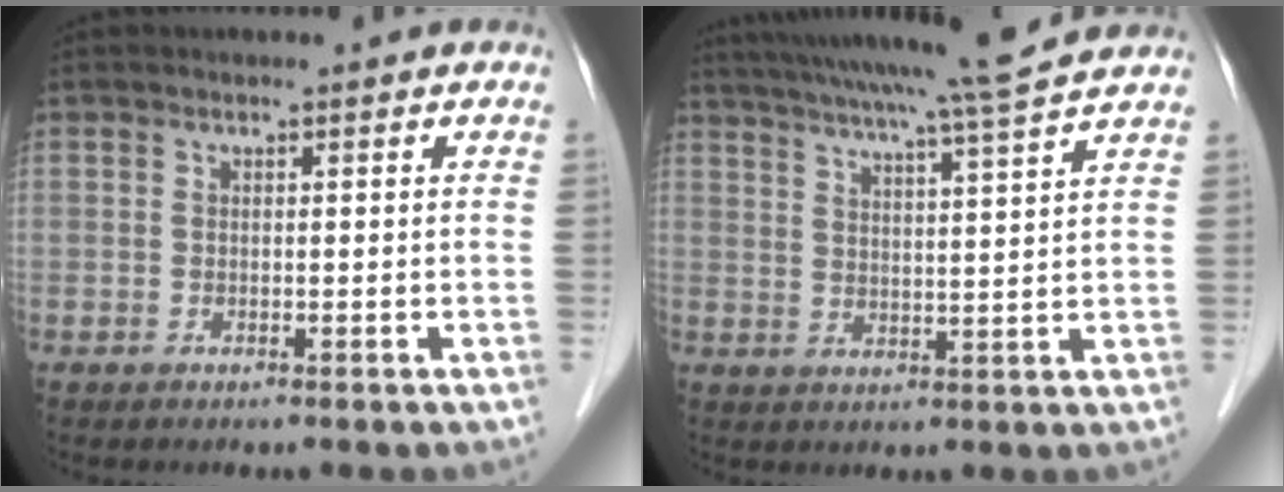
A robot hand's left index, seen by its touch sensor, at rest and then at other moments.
{"total": 15.7, "force": [13.9, -1.7, 7.2], "torque": [-0.129, -0.005, 0.192]}